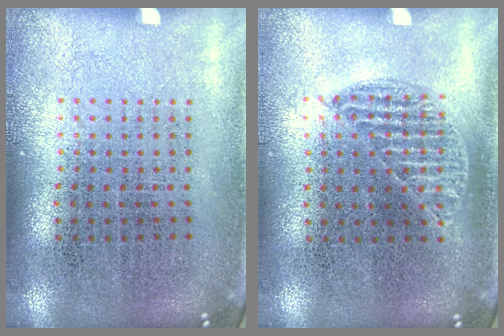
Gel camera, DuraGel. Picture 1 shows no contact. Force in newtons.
{"total": 1.0, "press": 0.8, "slide": 0.5}